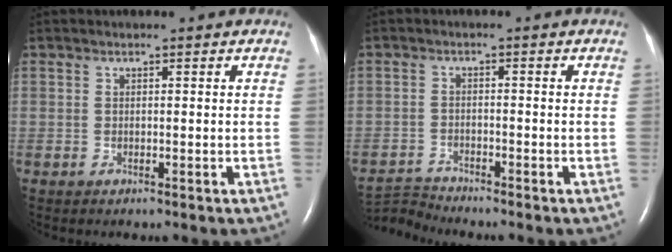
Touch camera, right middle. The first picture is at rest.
{"total": 3.9, "force": [-3.6, -1.2, -0.8], "torque": [0.006, -0.015, -0.068]}